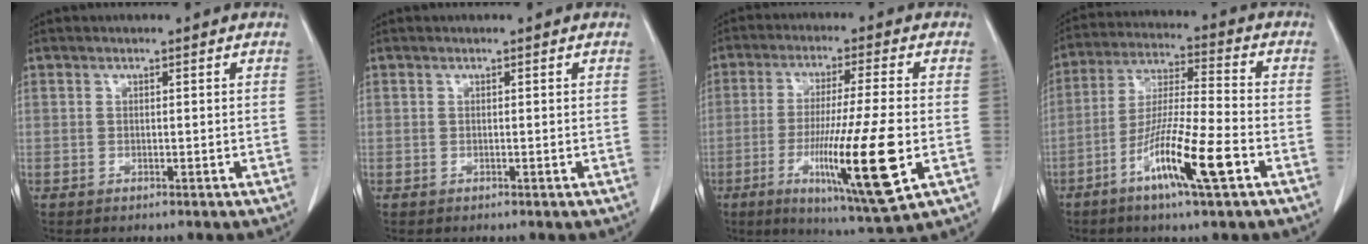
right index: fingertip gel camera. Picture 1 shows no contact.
{"total": 0.0}
{"total": 15.7, "force": [-4.5, 0.1, 15.0], "torque": [-0.271, -0.035, -0.073]}
{"total": 13.0, "force": [-5.9, 0.5, 11.5], "torque": [-0.217, -0.011, -0.111]}